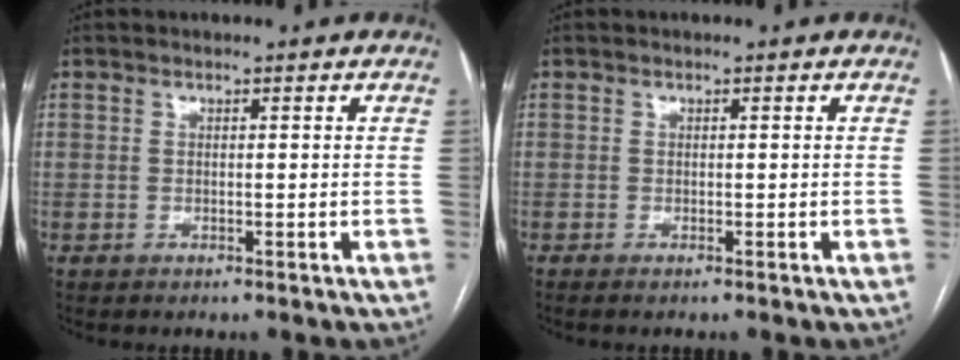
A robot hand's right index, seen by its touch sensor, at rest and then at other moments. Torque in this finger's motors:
{"motor_torque": [-0.02, 0.17, -0.03, 0.01]}